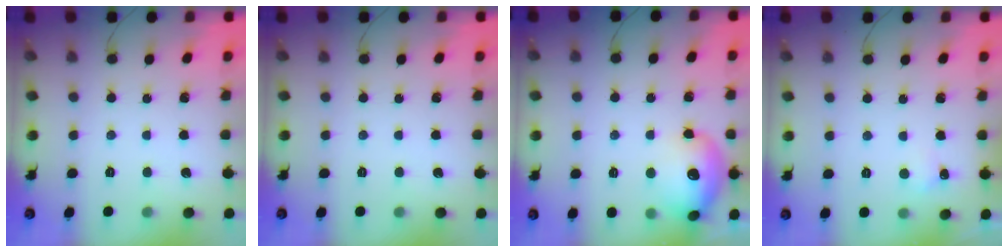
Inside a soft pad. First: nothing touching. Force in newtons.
{"total": 0.0}
{"total": 16.8, "press": 15.9, "slide": 5.5}
{"total": 3.6, "press": 3.5, "slide": 1.0}